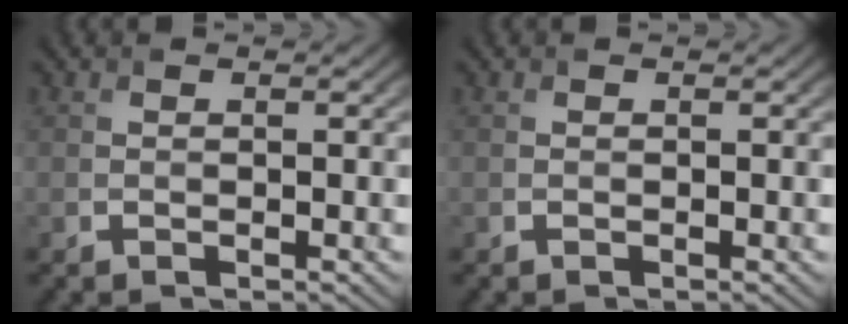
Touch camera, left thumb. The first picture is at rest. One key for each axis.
{"total": 0.0}